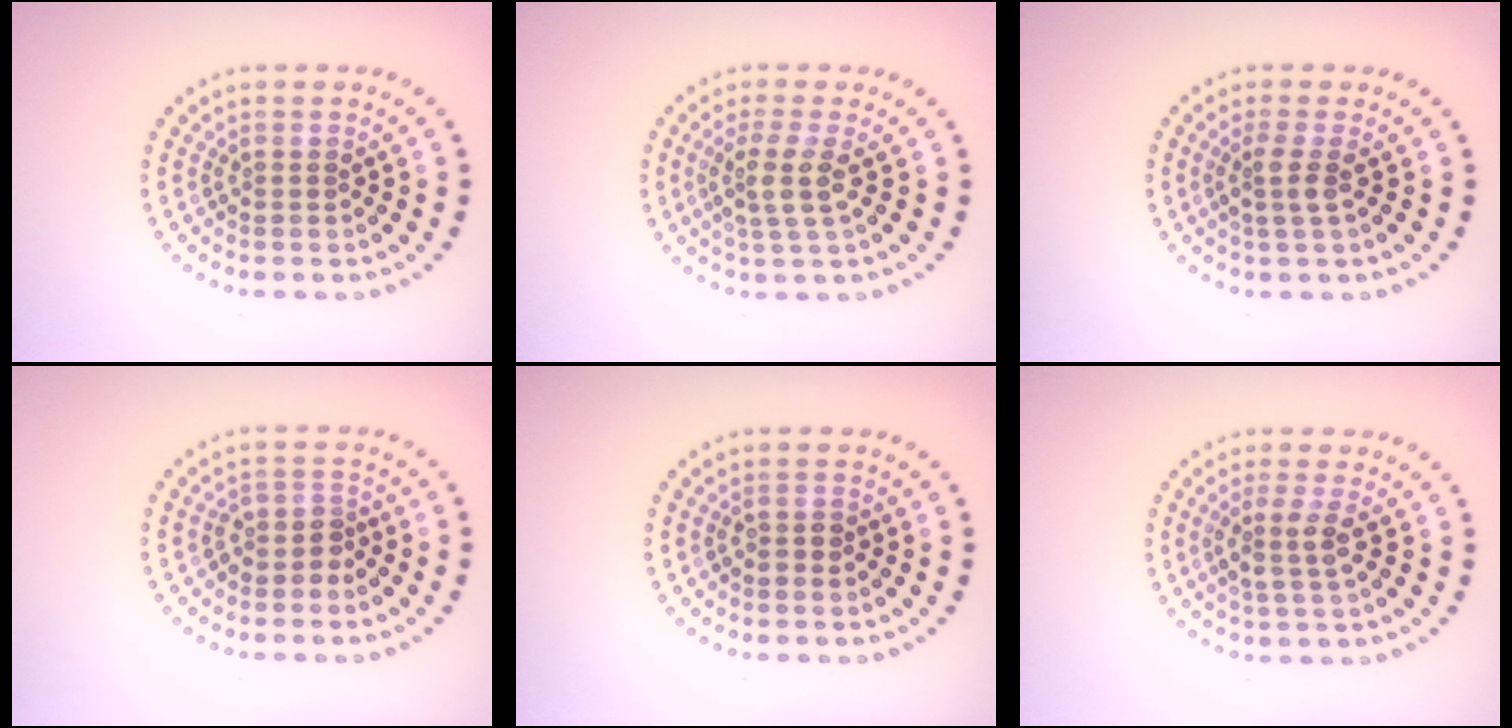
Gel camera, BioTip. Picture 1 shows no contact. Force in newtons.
{"total": 2.9, "press": 2.4, "slide": 1.7}
{"total": 1.9, "press": 1.5, "slide": 1.2}
{"total": 1.9, "press": 1.5, "slide": 1.2}
{"total": 0.9, "press": 0.9, "slide": 0.2}
{"total": 2.2, "press": 1.9, "slide": 1.2}